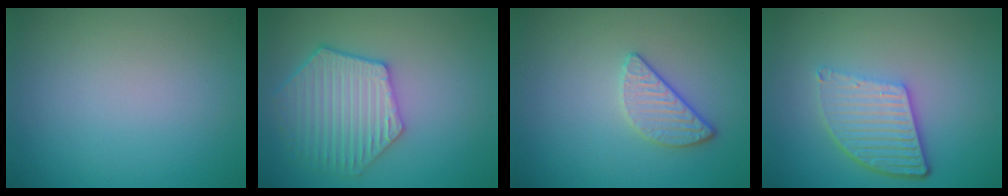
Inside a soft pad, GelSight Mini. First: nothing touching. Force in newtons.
{"total": 5.3, "press": 4.9, "slide": 2.0}
{"total": 2.4, "press": 2.1, "slide": 1.1}
{"total": 5.5, "press": 4.0, "slide": 3.9}